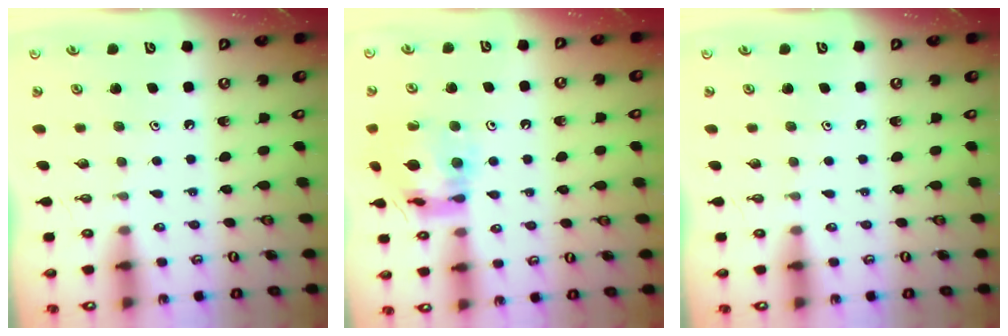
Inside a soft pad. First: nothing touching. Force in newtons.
{"total": 13.8, "press": 13.7, "slide": 1.7}
{"total": 0.0}